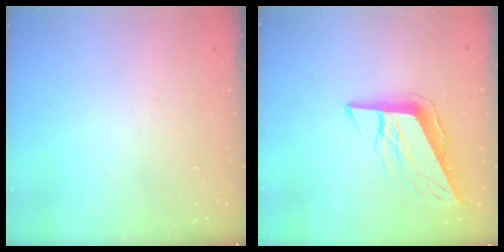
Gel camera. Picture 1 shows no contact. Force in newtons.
{"total": 10.5, "press": 10.3, "slide": 1.7}